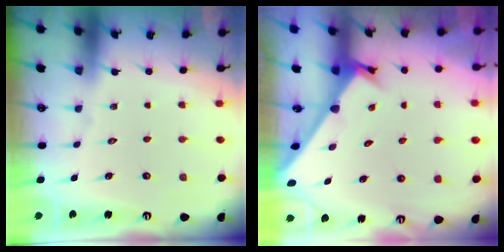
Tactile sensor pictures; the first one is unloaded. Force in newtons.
{"total": 2.6, "press": 2.6, "slide": 0.3}